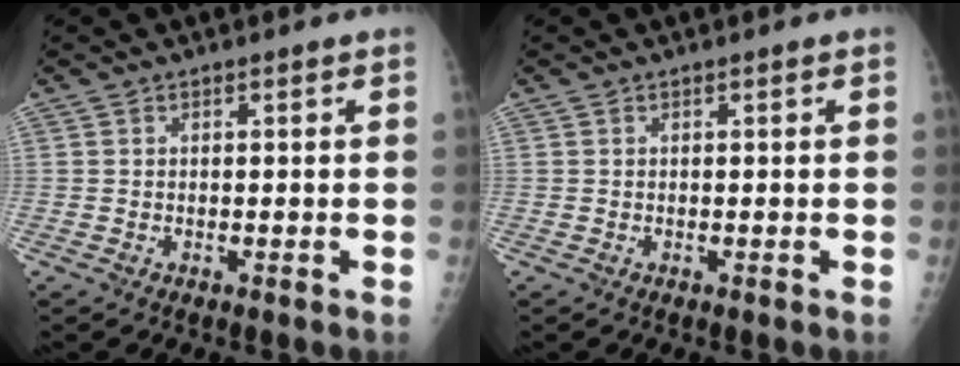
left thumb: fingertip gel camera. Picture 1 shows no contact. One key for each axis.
{"total": 0.0}